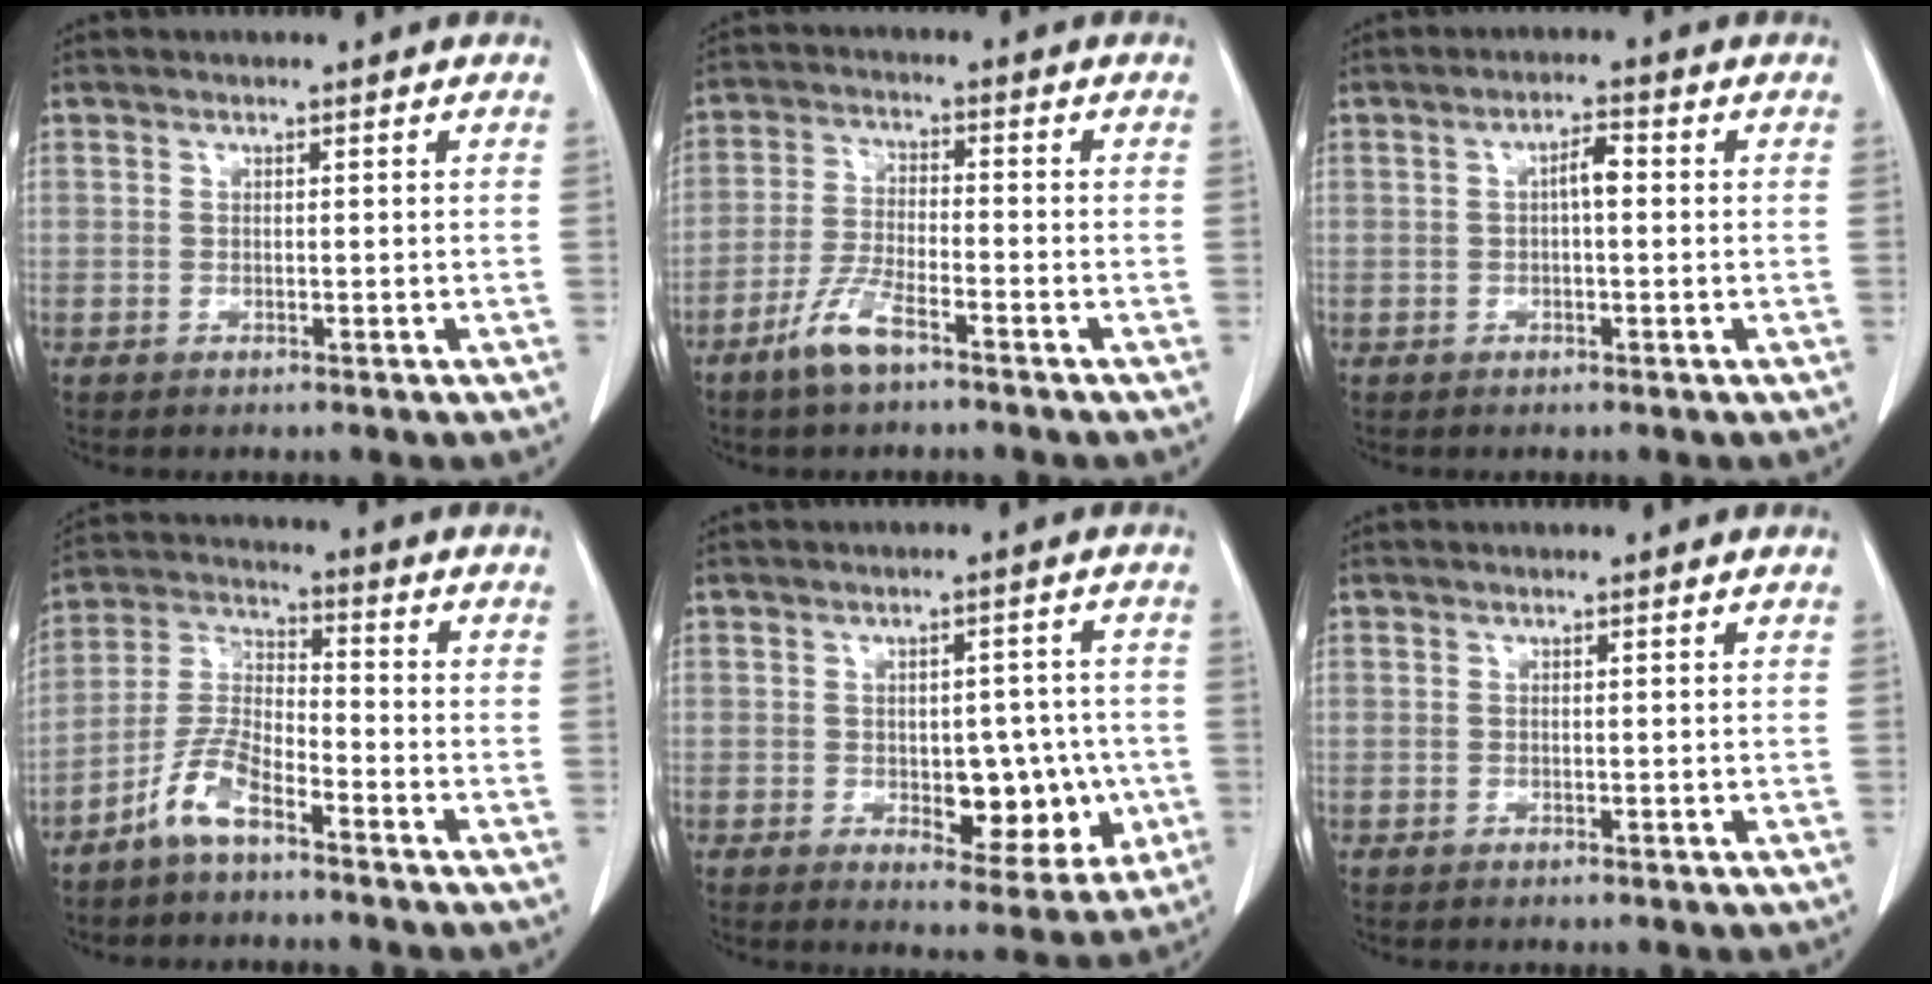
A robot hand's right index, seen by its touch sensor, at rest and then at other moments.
{"total": 6.2, "force": [-4.2, 1.2, 4.4], "torque": [-0.098, -0.006, -0.084]}
{"total": 2.8, "force": [0.1, 0.8, 2.6], "torque": [-0.043, 0.007, 0.000]}
{"total": 7.3, "force": [-5.1, 1.9, 5.0], "torque": [-0.116, 0.001, -0.108]}
{"total": 8.9, "force": [-1.7, 4.6, 7.4], "torque": [-0.076, 0.011, -0.010]}
{"total": 0.0}